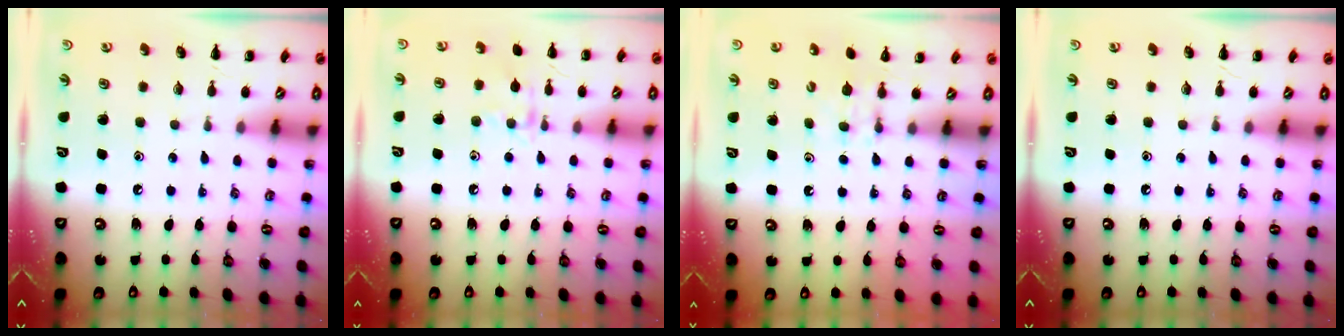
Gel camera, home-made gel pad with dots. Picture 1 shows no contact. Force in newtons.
{"total": 7.8, "press": 7.7, "slide": 1.3}
{"total": 4.1, "press": 3.9, "slide": 1.3}
{"total": 0.0}